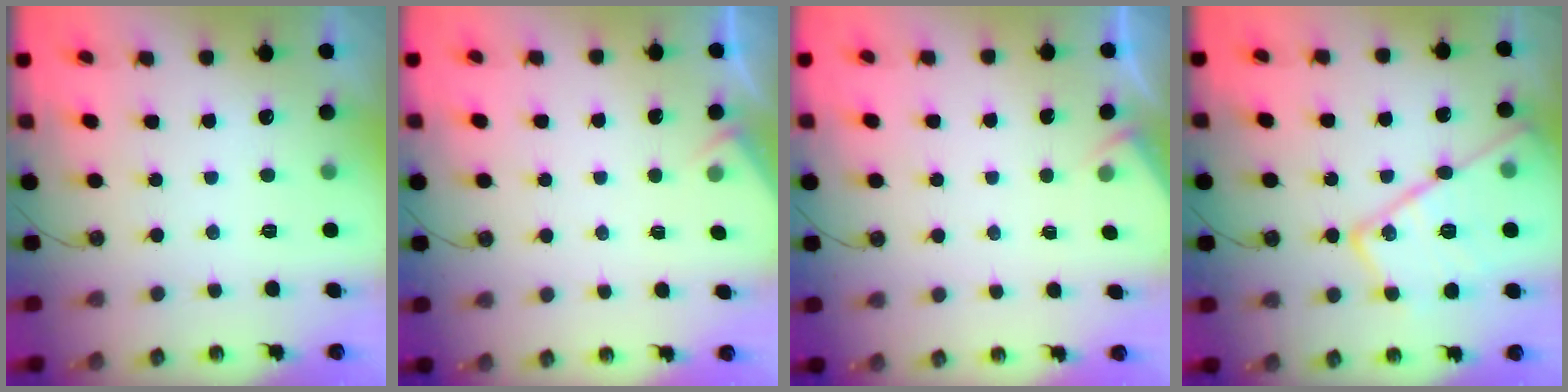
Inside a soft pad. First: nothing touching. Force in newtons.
{"total": 2.5, "press": 2.4, "slide": 0.4}
{"total": 2.2, "press": 2.2, "slide": 0.4}
{"total": 22.5, "press": 22.4, "slide": 2.1}